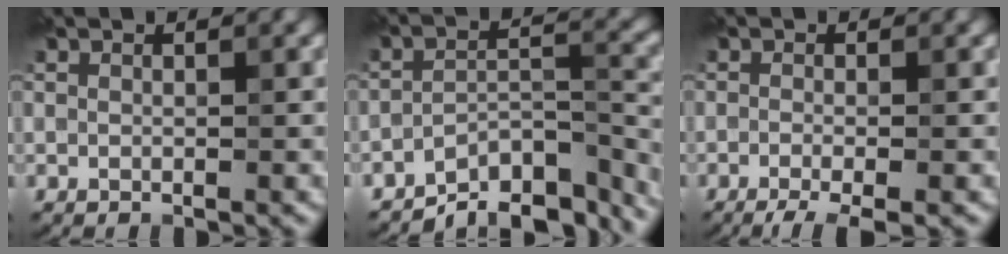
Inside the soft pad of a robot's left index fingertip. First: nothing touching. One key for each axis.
{"total": 8.7, "fx": -7.3, "fy": 2.5, "fz": 4.0, "tx": -0.050, "ty": -0.009, "tz": -0.120}
{"total": 3.2, "fx": -1.9, "fy": 0.7, "fz": 2.4, "tx": -0.037, "ty": -0.007, "tz": -0.038}